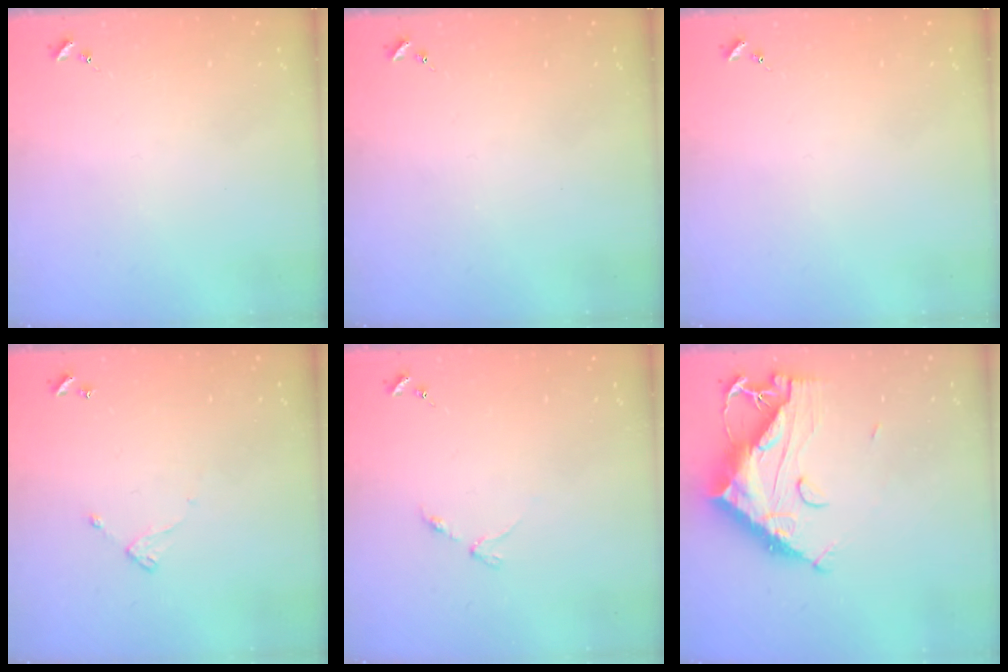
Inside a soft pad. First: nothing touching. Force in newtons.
{"total": 0.0}
{"total": 0.0}
{"total": 5.8, "press": 5.8, "slide": 0.5}
{"total": 3.2, "press": 3.1, "slide": 0.5}
{"total": 17.4, "press": 17.3, "slide": 1.6}